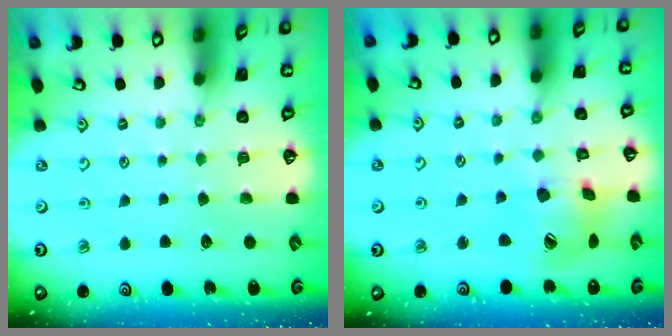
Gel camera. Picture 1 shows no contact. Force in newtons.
{"total": 14.4, "press": 14.3, "slide": 2.0}